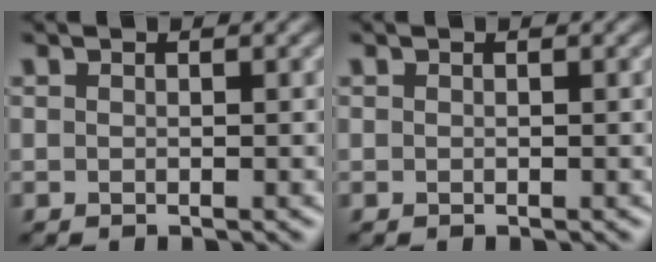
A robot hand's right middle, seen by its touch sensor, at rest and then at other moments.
{"total": 0.0}